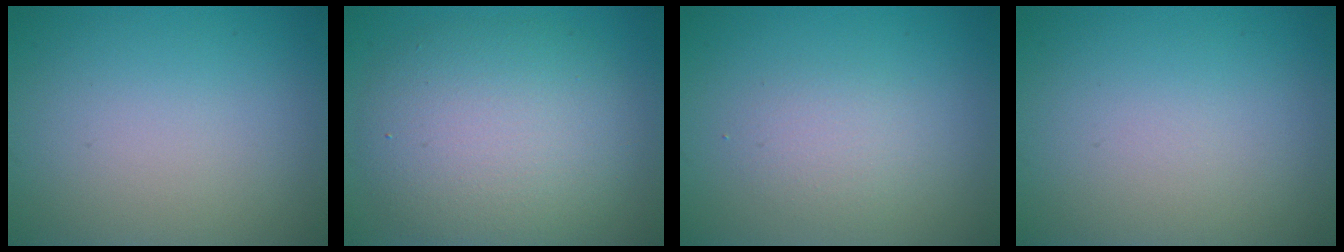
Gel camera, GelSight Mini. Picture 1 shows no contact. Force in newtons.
{"total": 7.8, "press": 7.8, "slide": 0.6}
{"total": 1.8, "press": 1.8, "slide": 0.1}
{"total": 0.0}